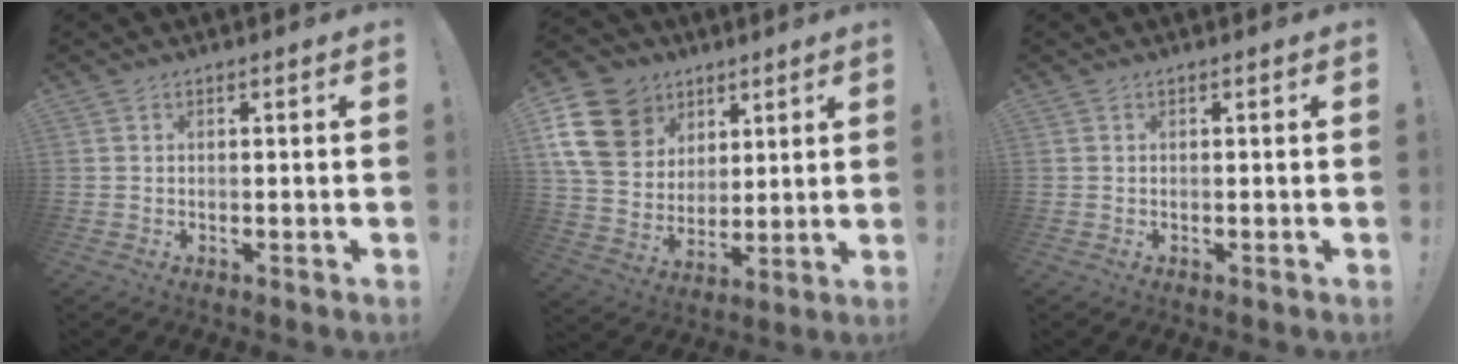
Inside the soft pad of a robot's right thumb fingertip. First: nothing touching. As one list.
[{"total": 18.1, "force": [7.4, 14.3, 8.3], "torque": [-0.148, -0.032, 0.158]}, {"total": 0.0}]